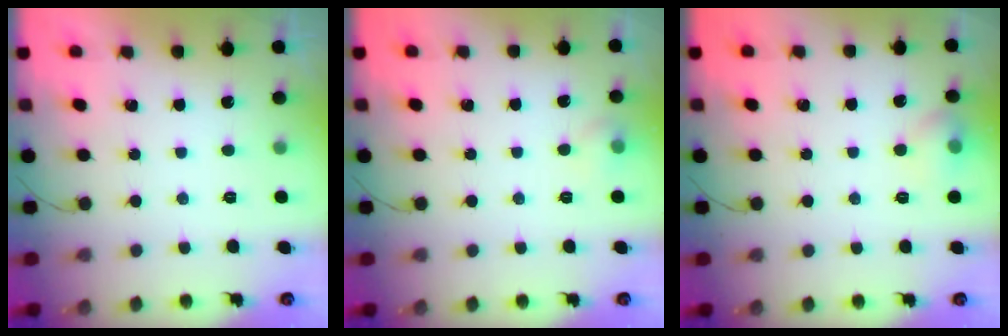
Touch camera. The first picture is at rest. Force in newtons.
{"total": 5.3, "press": 5.1, "slide": 1.2}
{"total": 6.3, "press": 6.0, "slide": 1.9}